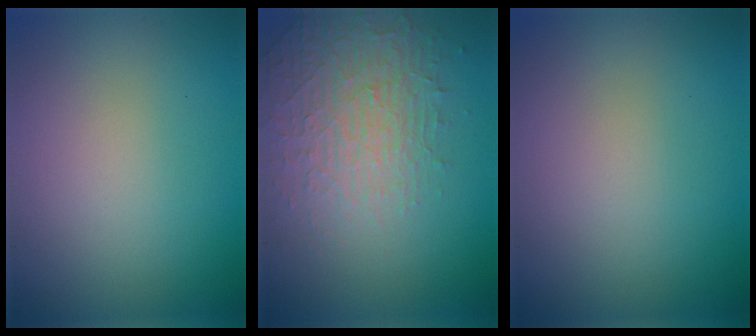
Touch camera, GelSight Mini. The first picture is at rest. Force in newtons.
{"total": 4.6, "press": 3.1, "slide": 3.3}
{"total": 0.0}